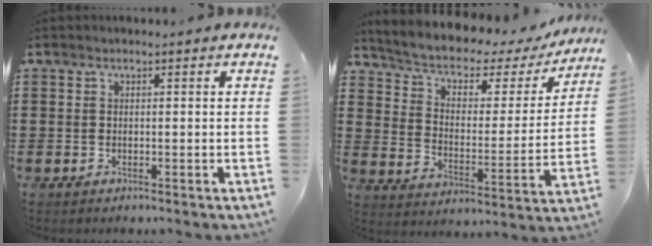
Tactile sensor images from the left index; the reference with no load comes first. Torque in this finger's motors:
{"motor_torque": [2.14, 0.00, 0.28, -0.03]}